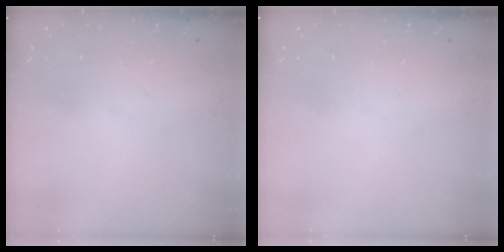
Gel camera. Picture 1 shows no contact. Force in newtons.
{"total": 0.0}